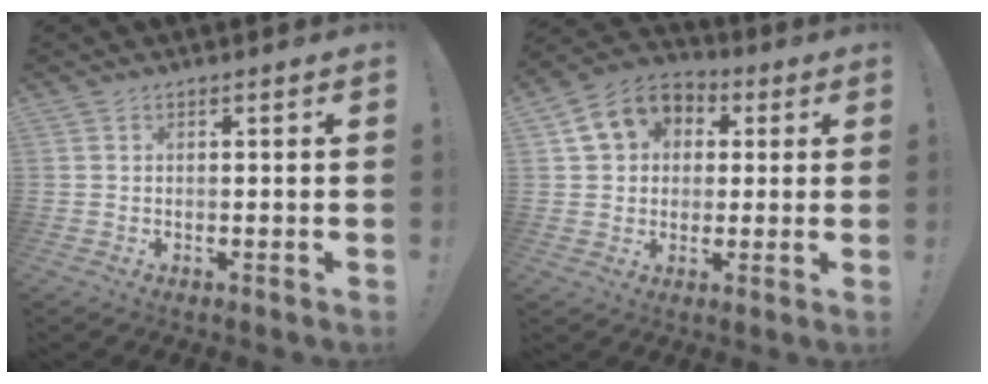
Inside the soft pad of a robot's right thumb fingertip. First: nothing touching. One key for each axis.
{"total": 11.7, "fx": 3.9, "fy": 9.8, "fz": 5.1, "tx": -0.073, "ty": -0.002, "tz": 0.080}